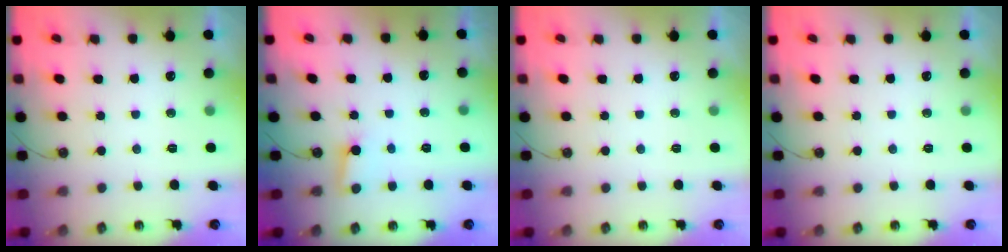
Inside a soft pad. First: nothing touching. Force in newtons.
{"total": 2.7, "press": 2.7, "slide": 0.4}
{"total": 0.0}
{"total": 0.0}